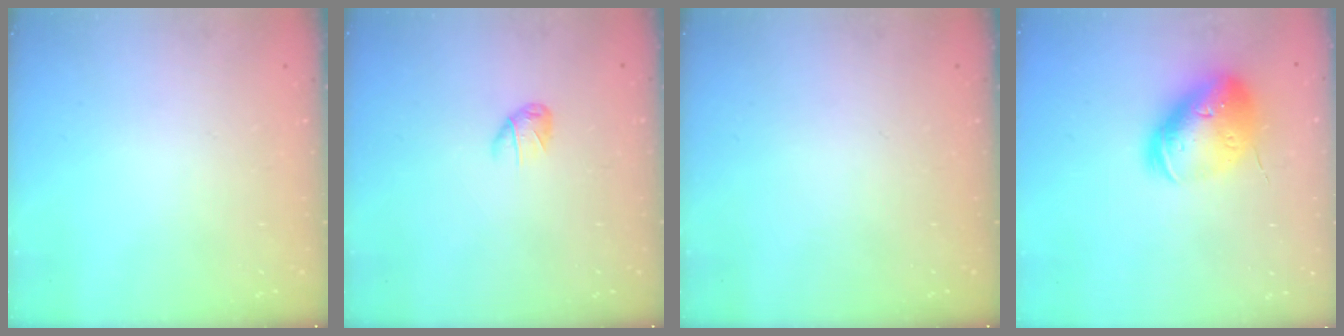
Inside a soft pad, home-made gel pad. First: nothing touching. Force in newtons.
{"total": 5.5, "press": 5.3, "slide": 1.4}
{"total": 0.0}
{"total": 18.2, "press": 18.0, "slide": 2.6}